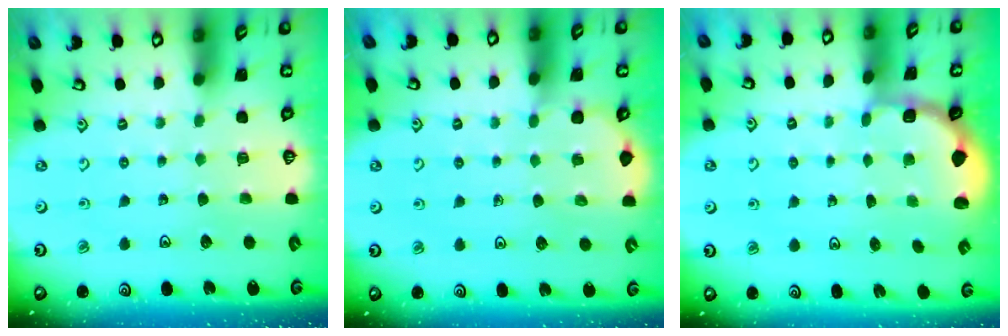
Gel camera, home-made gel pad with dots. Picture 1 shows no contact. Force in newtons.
{"total": 2.4, "press": 2.4, "slide": 0.1}
{"total": 1.8, "press": 1.6, "slide": 0.7}